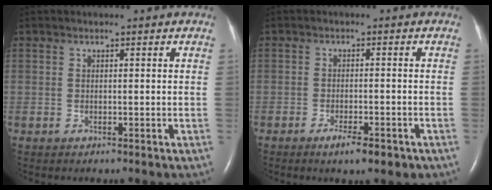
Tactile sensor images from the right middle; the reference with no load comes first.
{"total": 4.3, "force": [-2.7, 1.0, 3.1], "torque": [-0.051, -0.003, -0.036]}